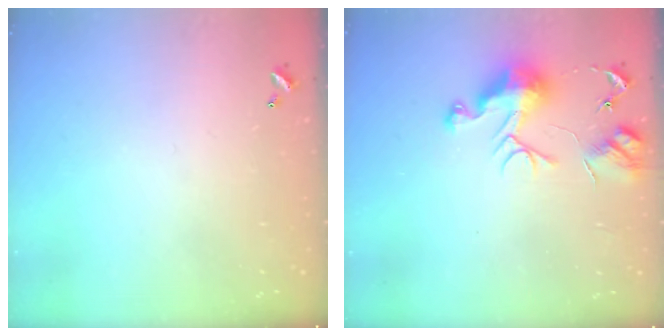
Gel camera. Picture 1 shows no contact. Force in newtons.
{"total": 9.3, "press": 9.3, "slide": 1.1}